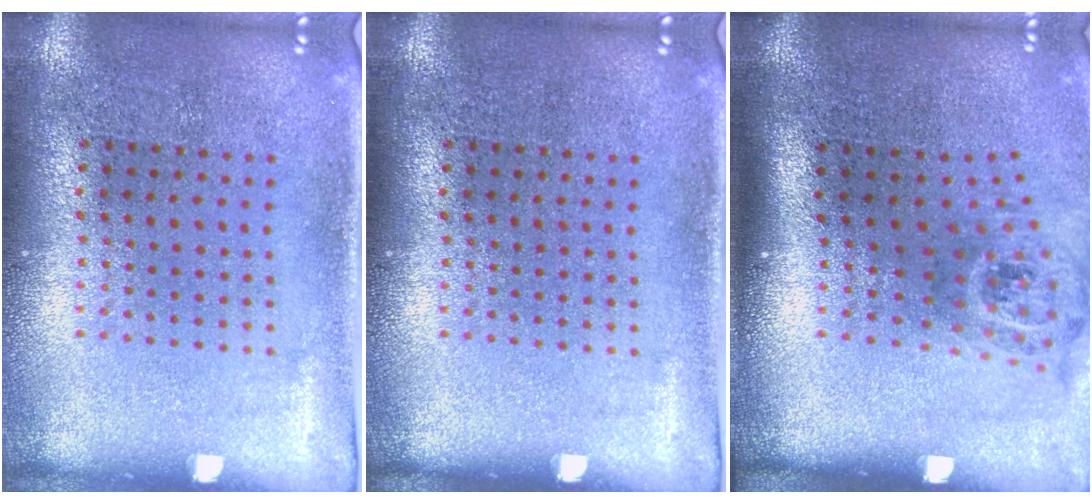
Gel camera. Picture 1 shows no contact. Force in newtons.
{"total": 0.0}
{"total": 1.8, "press": 1.3, "slide": 1.3}